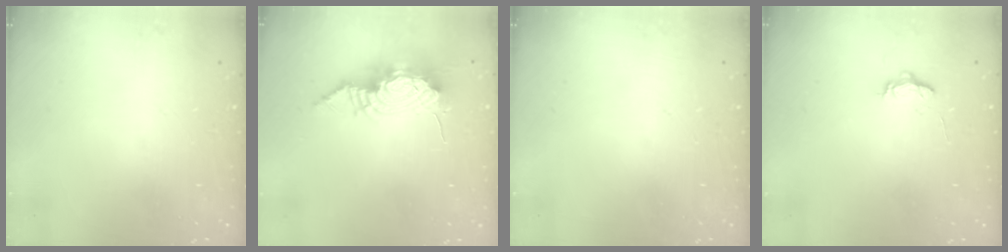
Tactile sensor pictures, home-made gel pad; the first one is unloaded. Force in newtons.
{"total": 11.0, "press": 11.0, "slide": 1.0}
{"total": 0.0}
{"total": 4.7, "press": 4.7, "slide": 0.4}